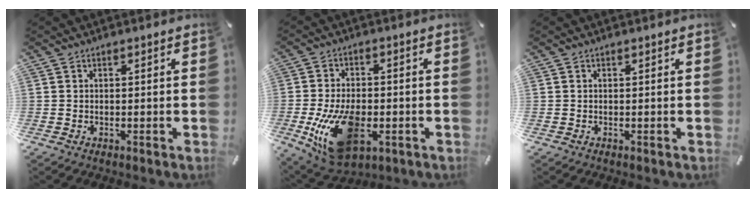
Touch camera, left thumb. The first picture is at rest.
{"total": 16.8, "force": [-4.5, 10.1, 12.6], "torque": [-0.245, -0.003, -0.070]}
{"total": 0.0}